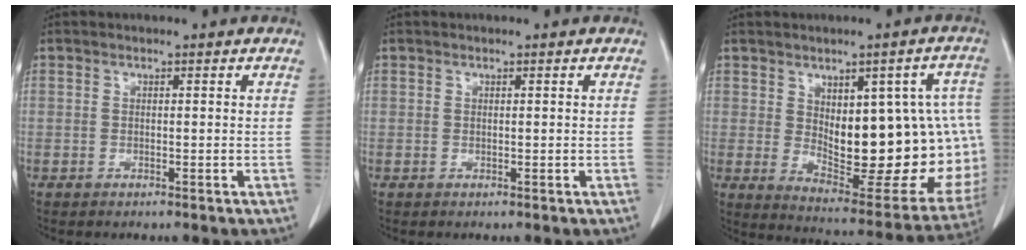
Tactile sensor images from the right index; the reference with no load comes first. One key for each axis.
{"total": 0.0}
{"total": 22.9, "fx": 0.3, "fy": 8.7, "fz": 21.2, "tx": -0.206, "ty": 0.014, "tz": 0.036}